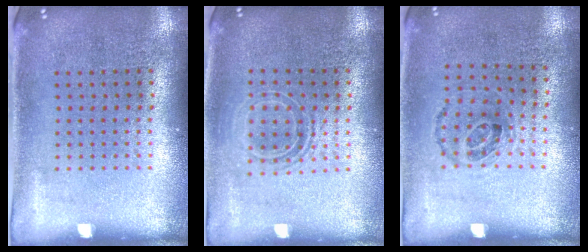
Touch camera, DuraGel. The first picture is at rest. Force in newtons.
{"total": 1.5, "press": 1.2, "slide": 0.9}
{"total": 1.0, "press": 0.7, "slide": 0.7}